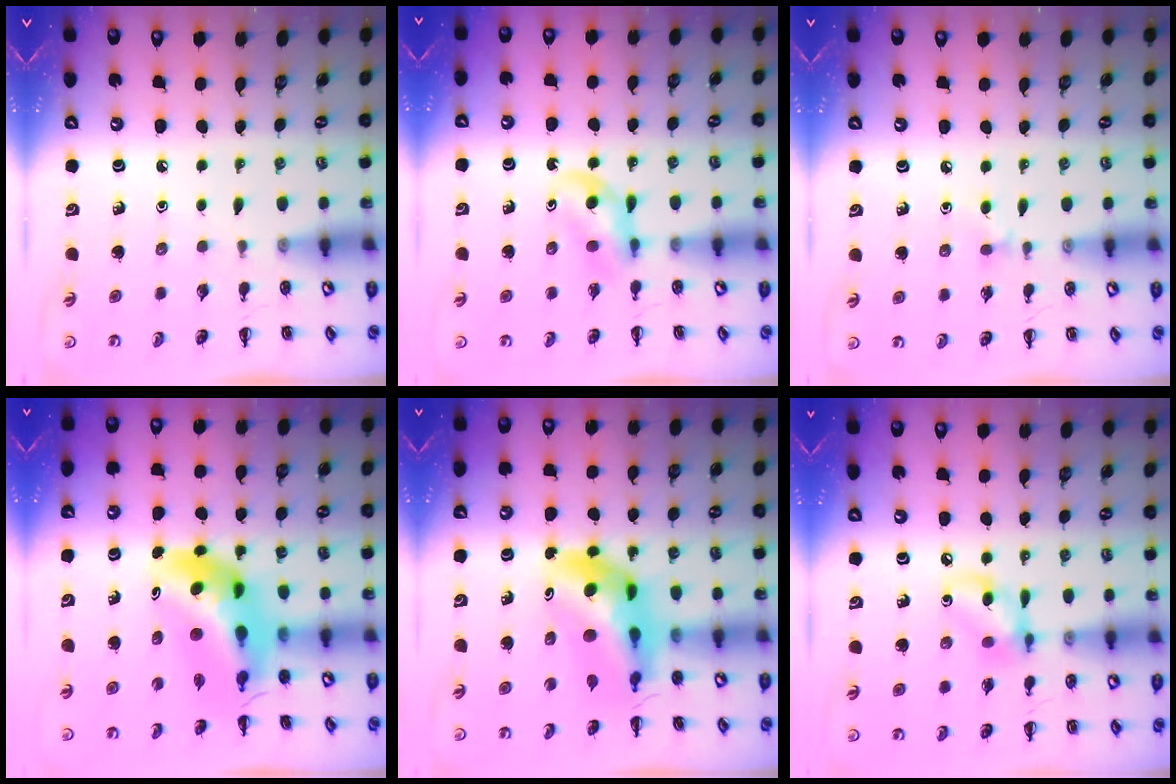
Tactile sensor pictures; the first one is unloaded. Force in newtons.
{"total": 3.7, "press": 3.4, "slide": 1.5}
{"total": 3.7, "press": 3.4, "slide": 1.5}
{"total": 10.7, "press": 10.2, "slide": 3.4}
{"total": 11.6, "press": 11.1, "slide": 3.3}
{"total": 9.1, "press": 9.1, "slide": 0.9}